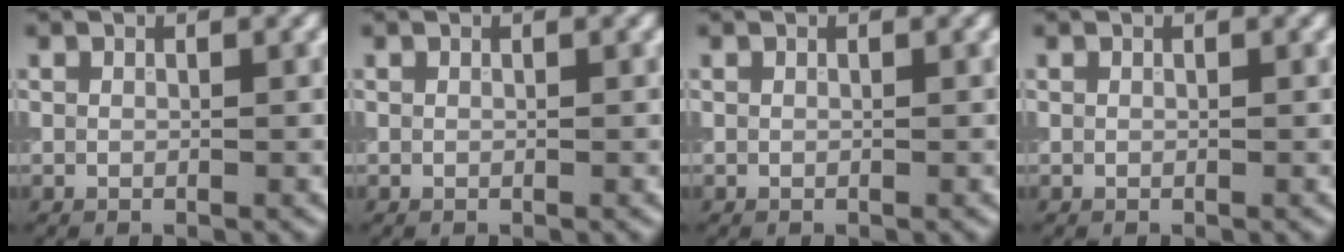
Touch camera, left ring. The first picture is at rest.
{"total": 0.0}
{"total": 0.0}
{"total": 0.0}